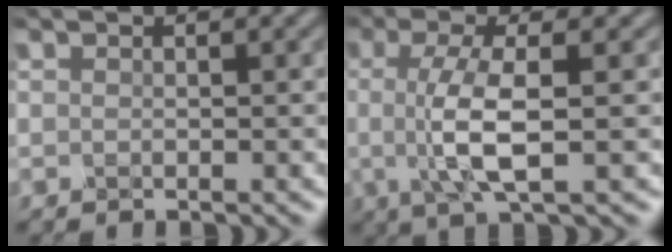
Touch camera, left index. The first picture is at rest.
{"total": 5.5, "force": [-0.1, 1.5, 5.3], "torque": [-0.107, 0.000, -0.002]}